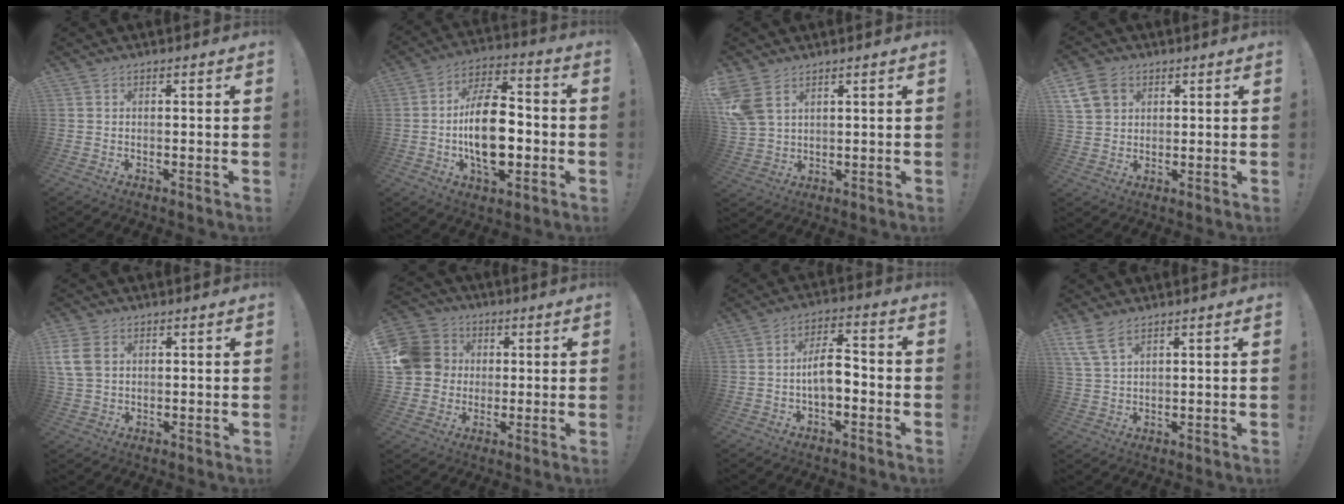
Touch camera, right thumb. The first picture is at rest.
{"total": 18.0, "force": [-3.0, 10.3, 14.4], "torque": [-0.258, 0.013, -0.051]}
{"total": 7.7, "force": [3.9, 5.1, 4.3], "torque": [-0.090, -0.008, 0.080]}
{"total": 9.6, "force": [4.5, 7.3, 4.4], "torque": [-0.074, -0.016, 0.092]}
{"total": 8.8, "force": [2.4, 6.4, 5.5], "torque": [-0.115, -0.004, 0.049]}
{"total": 14.0, "force": [1.7, 12.8, 5.5], "torque": [-0.086, 0.011, 0.040]}
{"total": 8.7, "force": [-2.0, 4.1, 7.4], "torque": [-0.138, 0.011, -0.038]}
{"total": 6.8, "force": [4.7, 2.7, 4.1], "torque": [-0.080, -0.015, 0.094]}